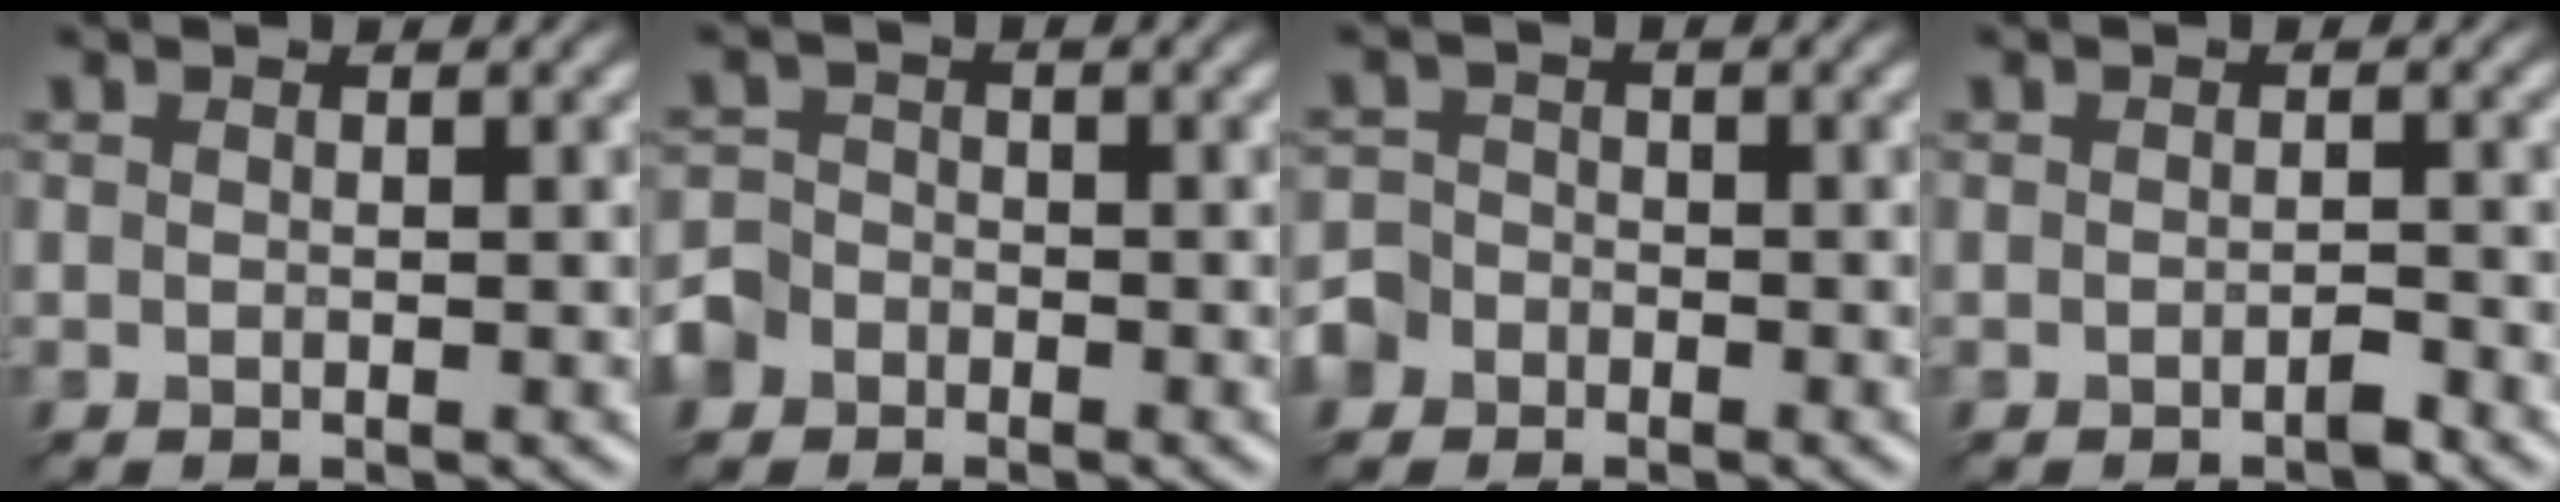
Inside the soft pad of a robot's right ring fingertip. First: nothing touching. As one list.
[{"total": 2.7, "force": [-2.3, 1.3, -0.5], "torque": [-0.002, 0.002, -0.032]}, {"total": 2.6, "force": [-2.2, 1.1, -0.7], "torque": [0.002, 0.002, -0.030]}, {"total": 1.5, "force": [-1.3, -0.6, -0.2], "torque": [-0.008, 0.002, -0.011]}]